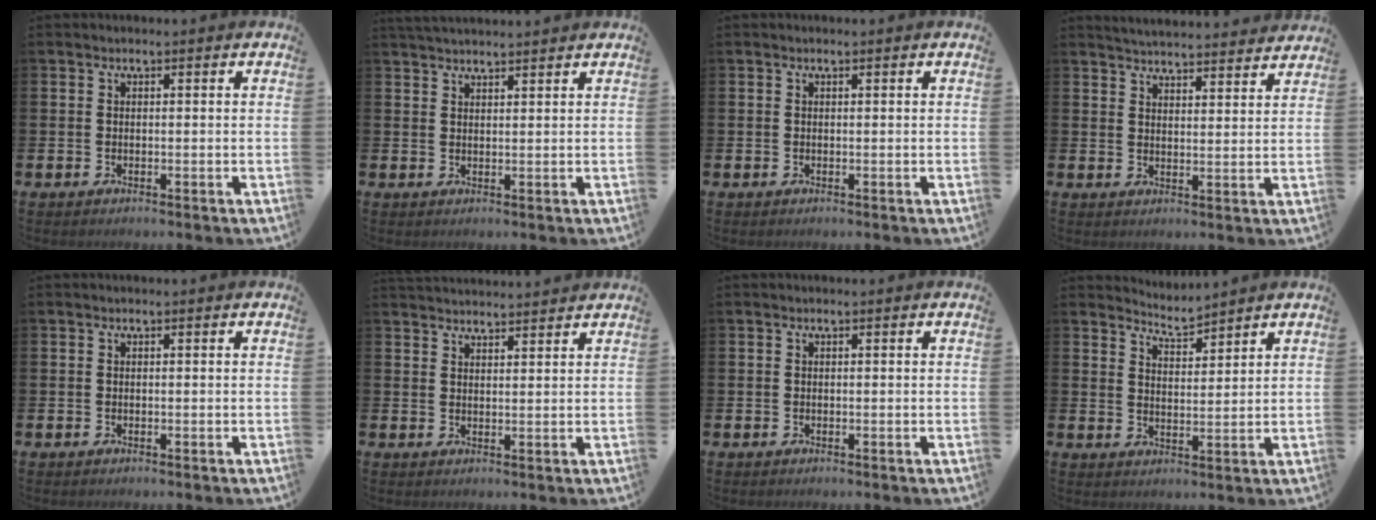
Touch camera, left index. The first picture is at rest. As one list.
[{"total": 2.5, "force": [2.4, 0.2, 0.3], "torque": [-0.009, -0.008, 0.045]}, {"total": 0.0}, {"total": 4.6, "force": [4.6, 0.2, 0.2], "torque": [-0.015, -0.032, 0.083]}, {"total": 0.0}, {"total": 2.9, "force": [2.9, 0.1, -0.1], "torque": [-0.005, -0.016, 0.055]}, {"total": 0.0}, {"total": 3.8, "force": [3.8, 0.0, -0.1], "torque": [-0.007, -0.026, 0.068]}]